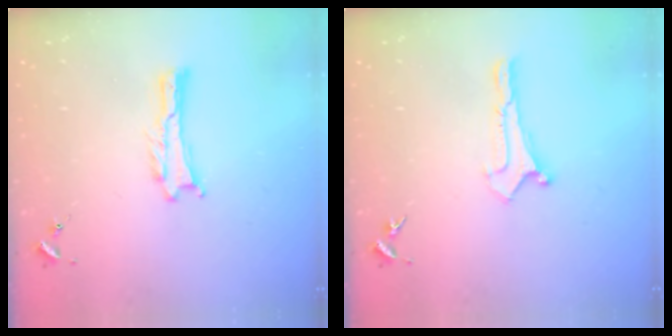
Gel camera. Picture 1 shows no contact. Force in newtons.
{"total": 0.0}